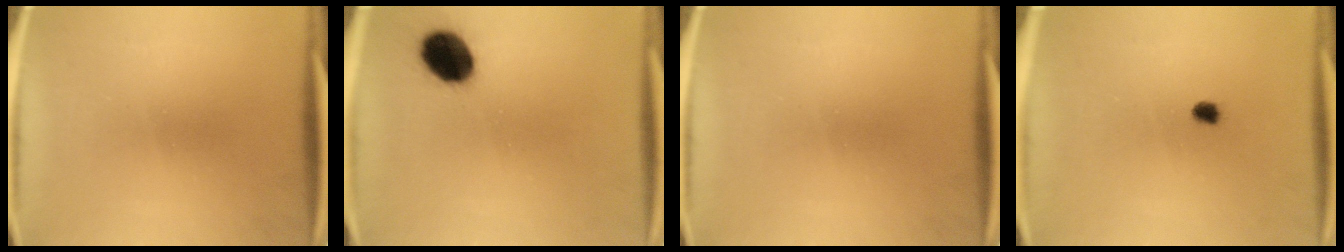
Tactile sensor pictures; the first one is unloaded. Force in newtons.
{"total": 10.2}
{"total": 0.0}
{"total": 1.7}